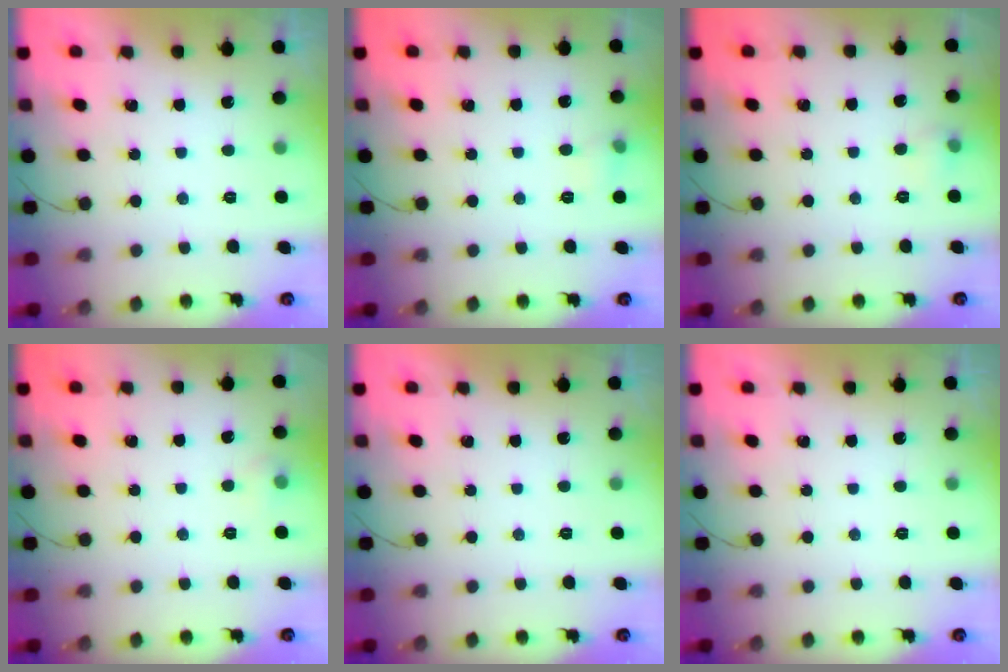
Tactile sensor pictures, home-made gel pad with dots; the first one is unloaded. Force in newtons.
{"total": 4.7, "press": 4.5, "slide": 1.4}
{"total": 4.0, "press": 3.7, "slide": 1.4}
{"total": 4.2, "press": 3.9, "slide": 1.7}
{"total": 0.0}
{"total": 0.0}